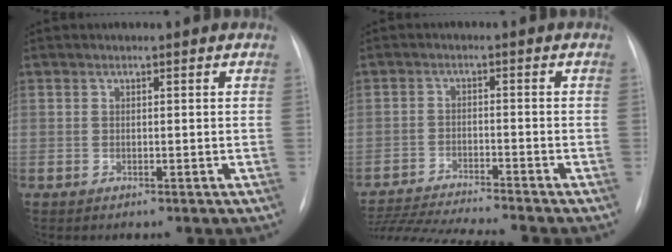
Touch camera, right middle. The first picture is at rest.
{"total": 13.6, "force": [-12.5, -1.1, 5.2], "torque": [-0.084, -0.018, -0.203]}